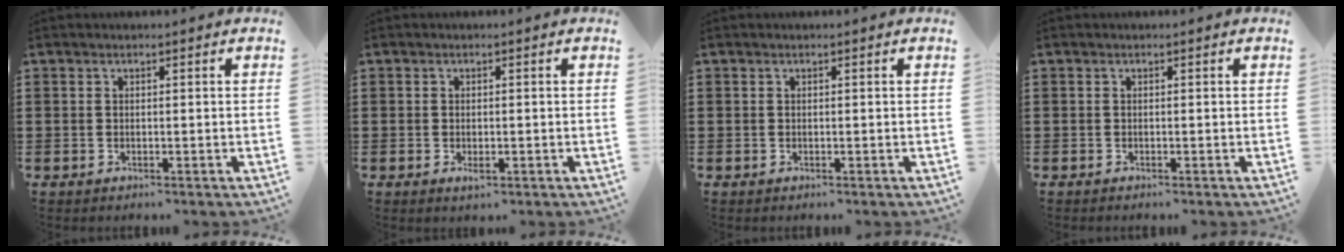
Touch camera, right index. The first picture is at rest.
{"total": 1.1, "force": [-0.4, 0.6, 0.9], "torque": [-0.016, -0.002, -0.006]}
{"total": 0.0}
{"total": 0.0}